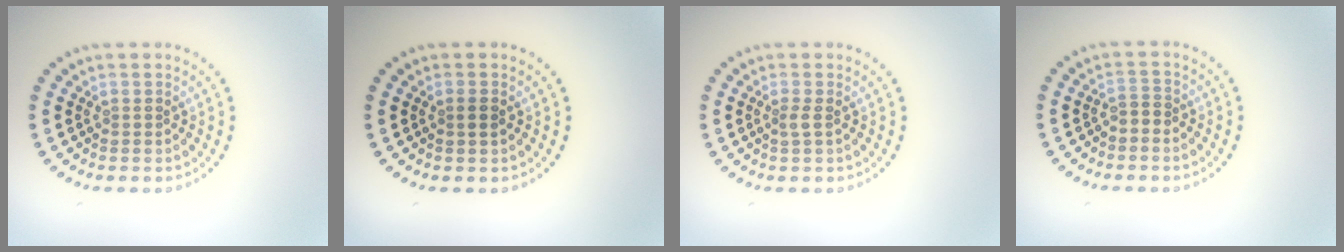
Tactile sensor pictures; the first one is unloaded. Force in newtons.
{"total": 0.8, "press": 0.8, "slide": 0.2}
{"total": 1.0, "press": 0.7, "slide": 0.7}
{"total": 1.2, "press": 1.0, "slide": 0.7}